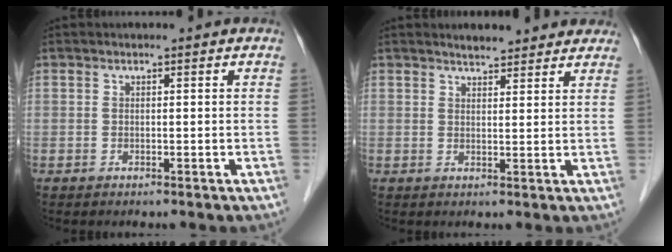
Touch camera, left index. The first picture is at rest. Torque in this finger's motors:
{"motor_torque": [-0.21, 0.08, -0.14, 0.03]}